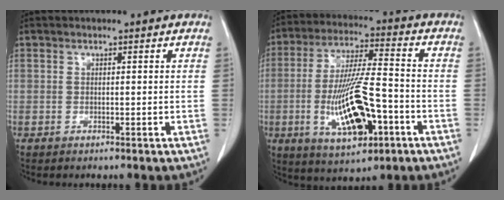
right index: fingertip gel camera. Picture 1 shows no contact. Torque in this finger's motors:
{"motor_torque": [2.14, 0.00, 0.41, 0.21]}